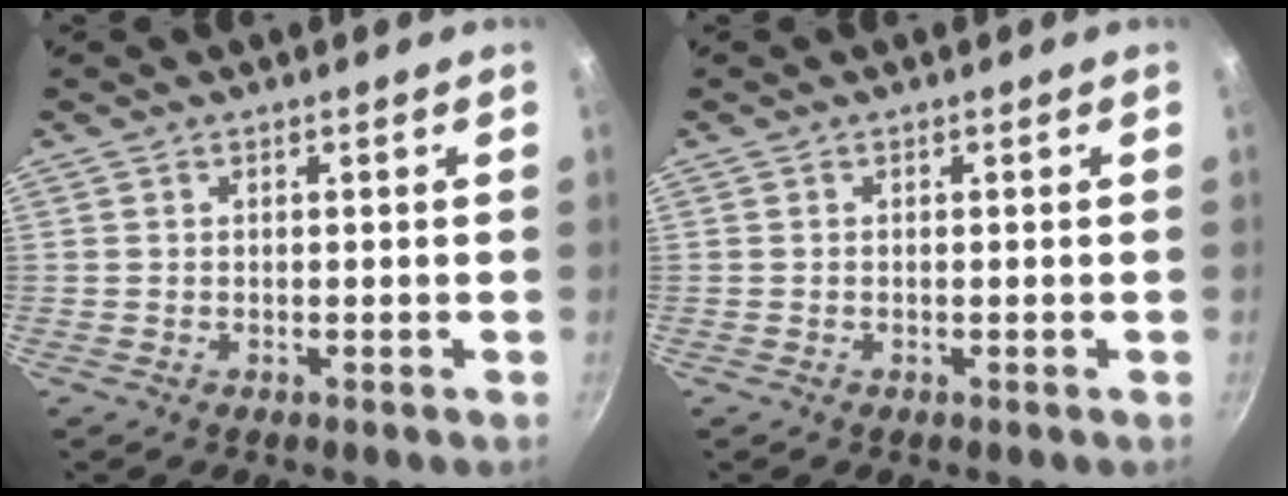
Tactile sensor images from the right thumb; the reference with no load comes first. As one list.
[{"total": 0.0}]